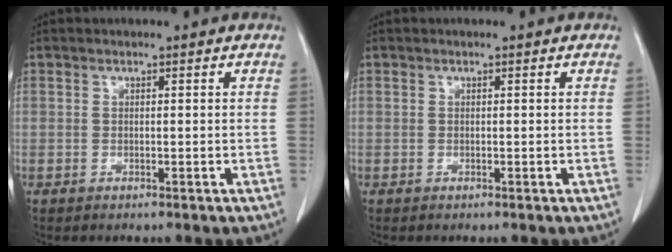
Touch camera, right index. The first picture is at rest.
{"total": 0.0}